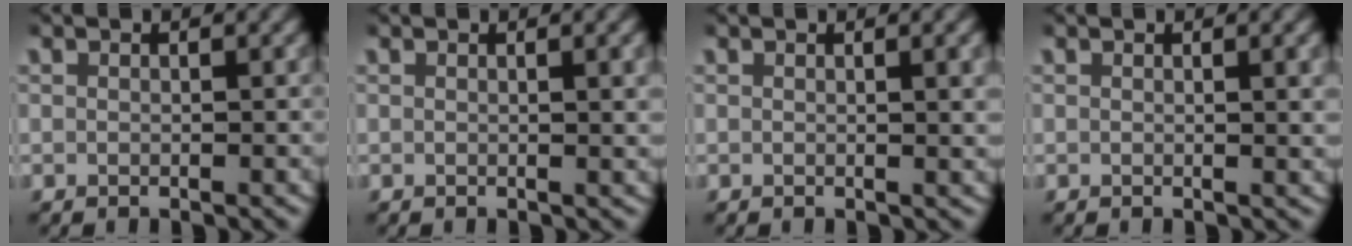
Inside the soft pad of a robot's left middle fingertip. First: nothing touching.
{"total": 1.4, "force": [0.6, 0.0, 1.2], "torque": [-0.013, 0.004, 0.008]}
{"total": 1.7, "force": [0.7, 0.1, 1.5], "torque": [-0.015, 0.004, 0.009]}
{"total": 1.3, "force": [0.6, 0.0, 1.2], "torque": [-0.013, 0.003, 0.008]}